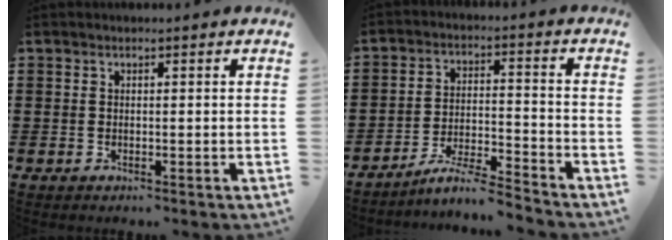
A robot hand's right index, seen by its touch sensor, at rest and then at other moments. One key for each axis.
{"total": 6.2, "fx": -5.6, "fy": -0.4, "fz": 2.6, "tx": -0.055, "ty": -0.006, "tz": -0.108}